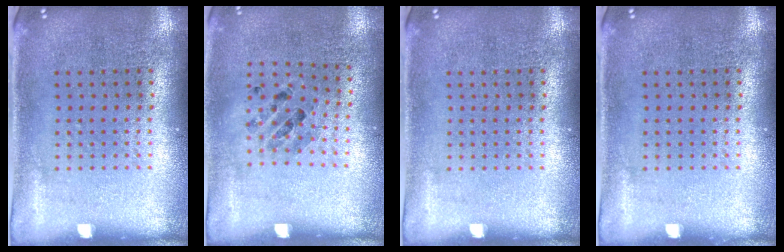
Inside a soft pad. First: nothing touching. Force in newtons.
{"total": 0.8, "press": 0.7, "slide": 0.3}
{"total": 0.0}
{"total": 0.0}